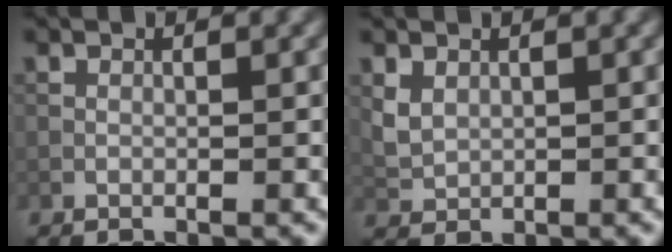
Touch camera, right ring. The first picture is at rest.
{"total": 2.0, "force": [1.3, 1.2, 1.0], "torque": [-0.024, 0.001, 0.027]}